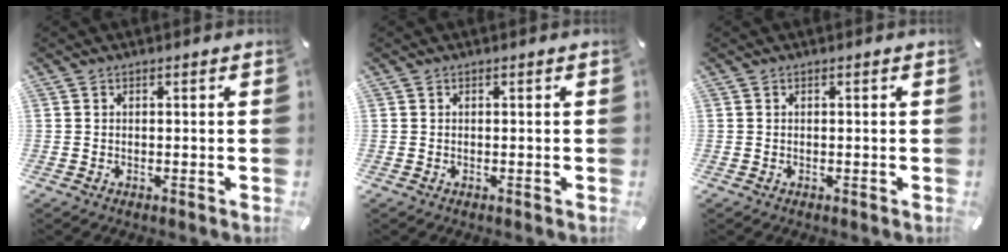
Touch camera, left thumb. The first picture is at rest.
{"total": 0.0}
{"total": 0.0}